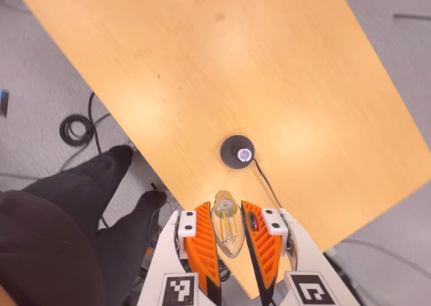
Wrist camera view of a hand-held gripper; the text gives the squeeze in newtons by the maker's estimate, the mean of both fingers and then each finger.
{"total": 13.6, "left": 14.1, "right": 13.2}